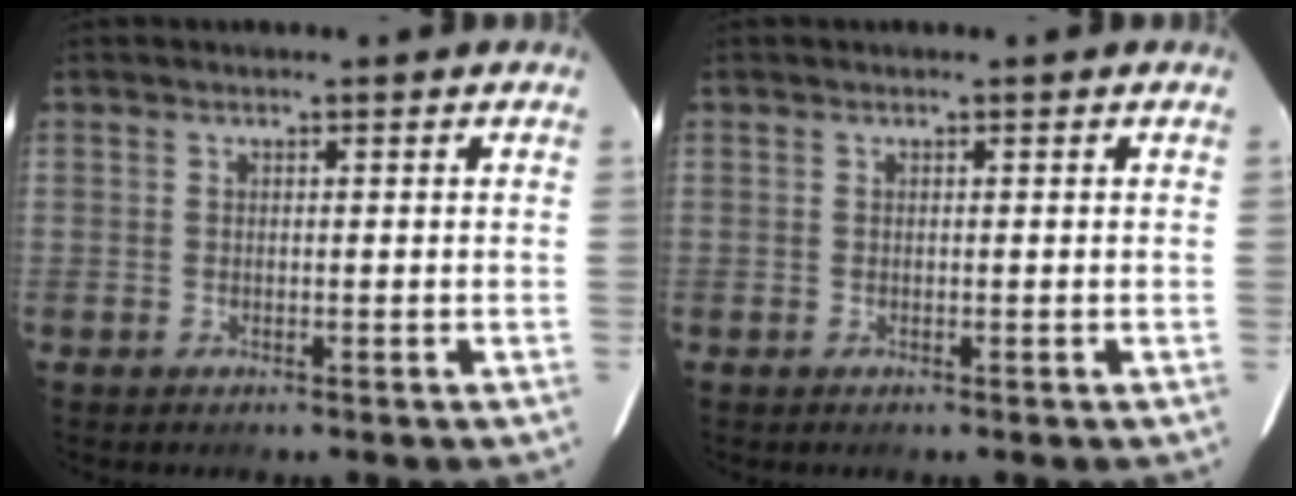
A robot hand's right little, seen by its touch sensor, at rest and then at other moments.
{"total": 0.0}